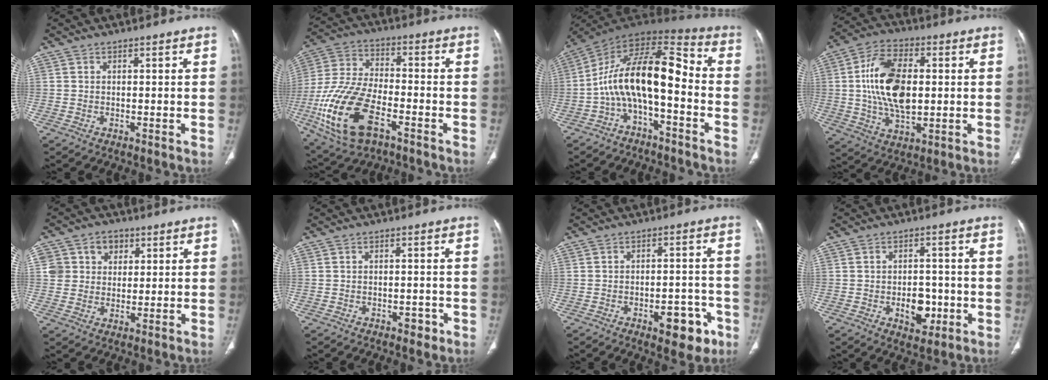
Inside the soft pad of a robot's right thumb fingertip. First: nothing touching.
{"total": 19.3, "force": [-7.7, 9.6, 14.9], "torque": [-0.315, 0.018, -0.137]}
{"total": 15.4, "force": [-3.5, 6.7, 13.5], "torque": [-0.218, 0.095, -0.069]}
{"total": 15.9, "force": [1.2, 8.8, 13.1], "torque": [-0.237, 0.008, 0.023]}
{"total": 7.1, "force": [2.5, 6.3, 2.0], "torque": [0.002, -0.002, 0.042]}
{"total": 2.3, "force": [-1.3, 1.4, 1.3], "torque": [-0.012, 0.007, -0.014]}
{"total": 8.7, "force": [-4.2, 4.3, 6.3], "torque": [-0.057, 0.030, -0.050]}
{"total": 6.8, "force": [-1.8, 4.5, 4.8], "torque": [-0.041, 0.011, -0.018]}